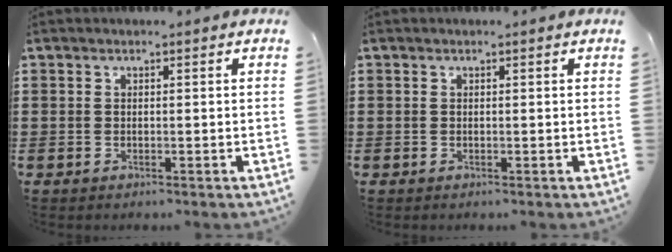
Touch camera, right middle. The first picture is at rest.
{"total": 0.0}